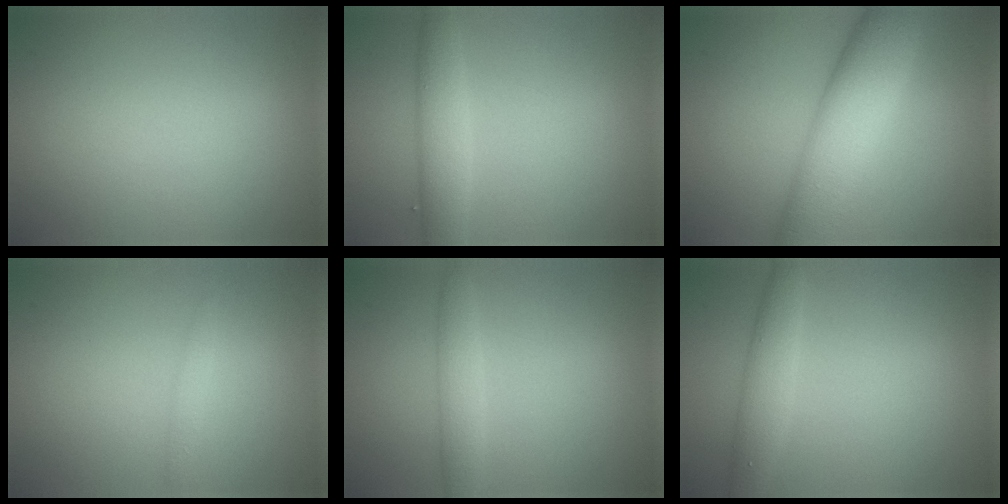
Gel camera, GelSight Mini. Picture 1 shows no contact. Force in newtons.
{"total": 3.2, "press": 3.2, "slide": 0.2}
{"total": 8.2, "press": 8.2, "slide": 0.2}
{"total": 0.7, "press": 0.7, "slide": 0.1}
{"total": 2.2, "press": 2.2, "slide": 0.0}
{"total": 2.6, "press": 2.6, "slide": 0.1}